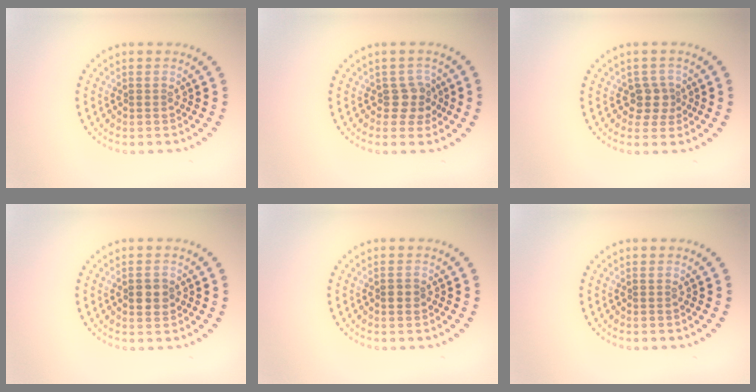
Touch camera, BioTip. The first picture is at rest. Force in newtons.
{"total": 2.0, "press": 1.7, "slide": 1.1}
{"total": 2.1, "press": 1.7, "slide": 1.3}
{"total": 1.9, "press": 1.9, "slide": 0.2}
{"total": 1.2, "press": 1.2, "slide": 0.2}
{"total": 0.0}